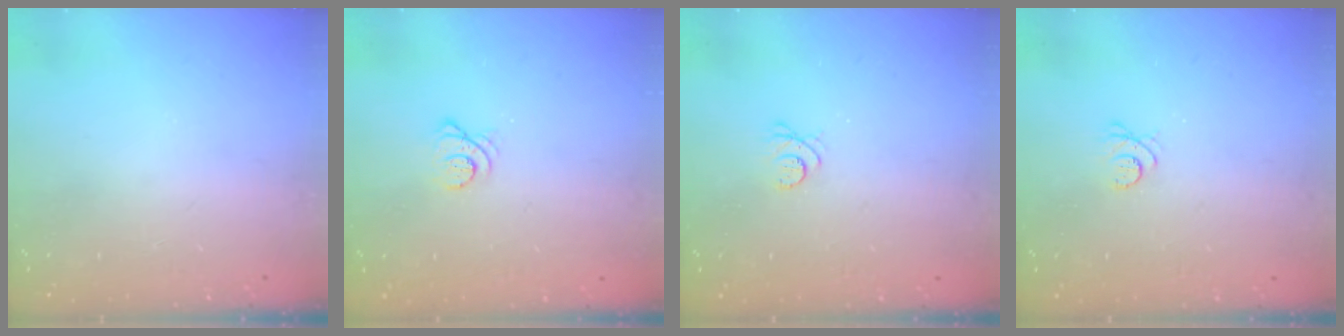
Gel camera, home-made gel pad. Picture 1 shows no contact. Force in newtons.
{"total": 3.3, "press": 3.2, "slide": 0.4}
{"total": 3.0, "press": 2.9, "slide": 0.4}
{"total": 3.0, "press": 2.9, "slide": 0.4}